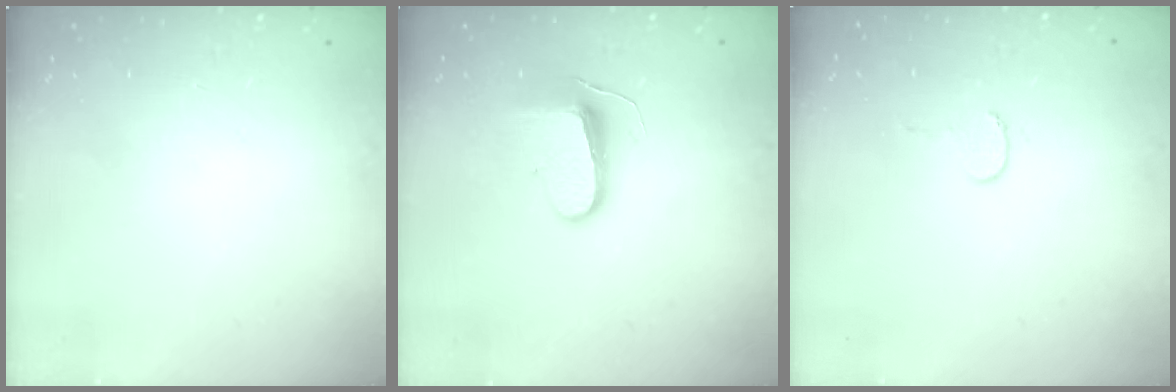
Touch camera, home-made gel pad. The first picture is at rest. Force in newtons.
{"total": 9.3, "press": 9.3, "slide": 0.1}
{"total": 3.9, "press": 3.9, "slide": 0.3}